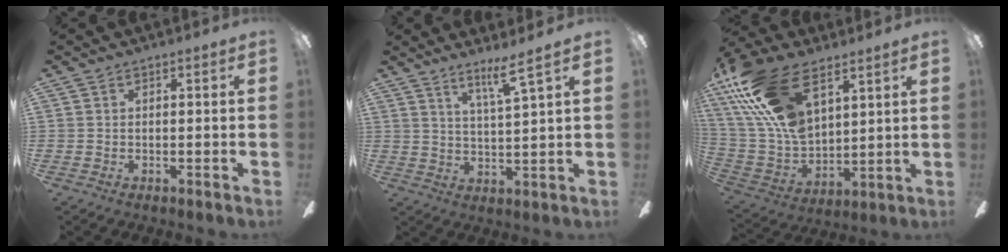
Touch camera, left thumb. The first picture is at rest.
{"total": 6.8, "force": [5.1, 0.0, 4.4], "torque": [-0.083, -0.028, 0.083]}
{"total": 23.2, "force": [12.2, 12.5, 15.2], "torque": [-0.328, -0.044, 0.220]}